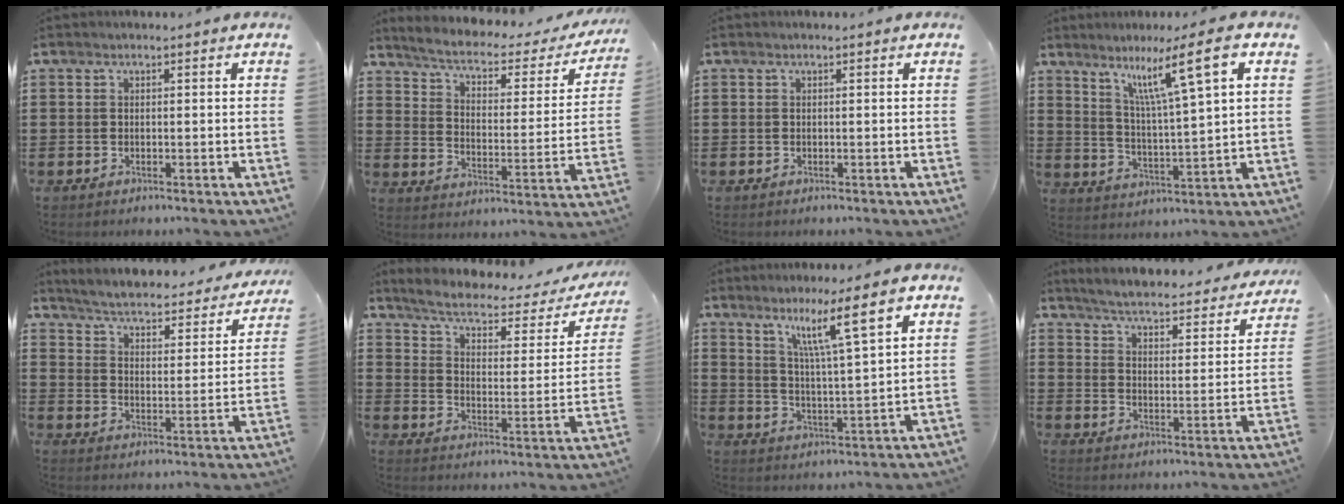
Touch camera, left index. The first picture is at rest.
{"total": 3.4, "force": [2.5, 1.1, 2.1], "torque": [-0.057, -0.024, 0.031]}
{"total": 0.0}
{"total": 10.7, "force": [6.1, 0.3, 8.8], "torque": [-0.160, -0.020, 0.094]}
{"total": 3.4, "force": [3.2, -0.1, 1.0], "torque": [-0.040, -0.033, 0.044]}
{"total": 4.0, "force": [2.9, 1.1, 2.5], "torque": [-0.067, -0.023, 0.039]}
{"total": 10.0, "force": [6.0, 0.4, 7.9], "torque": [-0.137, -0.028, 0.091]}
{"total": 4.4, "force": [4.2, -0.4, 0.9], "torque": [-0.041, -0.038, 0.065]}